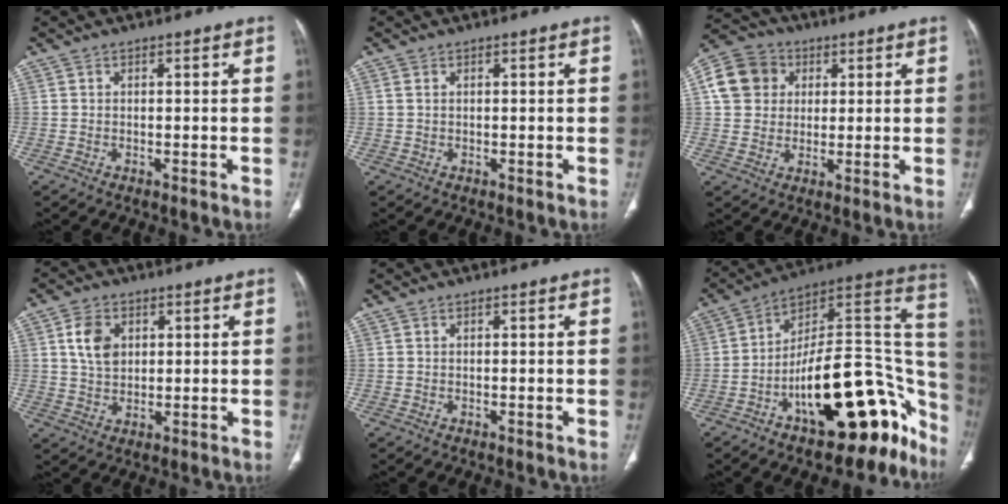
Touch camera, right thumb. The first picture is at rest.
{"total": 0.6, "force": [0.2, 0.3, 0.4], "torque": [-0.012, 0.006, 0.005]}
{"total": 10.1, "force": [2.5, 8.9, 4.0], "torque": [-0.064, 0.006, 0.035]}
{"total": 6.4, "force": [2.0, 4.7, 4.0], "torque": [-0.057, -0.009, 0.036]}
{"total": 0.0}
{"total": 27.8, "force": [-13.0, 12.5, 21.2], "torque": [-0.171, 0.123, -0.189]}